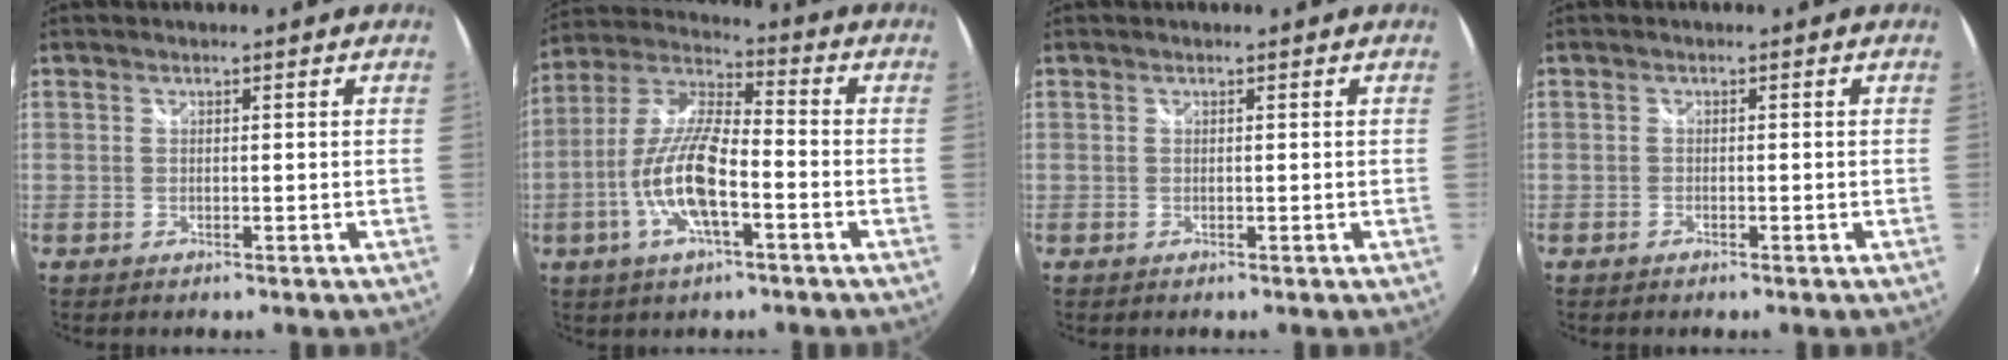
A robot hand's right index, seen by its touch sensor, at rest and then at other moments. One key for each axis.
{"total": 13.4, "fx": -4.7, "fy": 3.9, "fz": 11.9, "tx": -0.248, "ty": -0.002, "tz": -0.090}
{"total": 0.0}
{"total": 0.8, "fx": -0.7, "fy": 0.4, "fz": 0.2, "tx": -0.007, "ty": -0.002, "tz": -0.014}